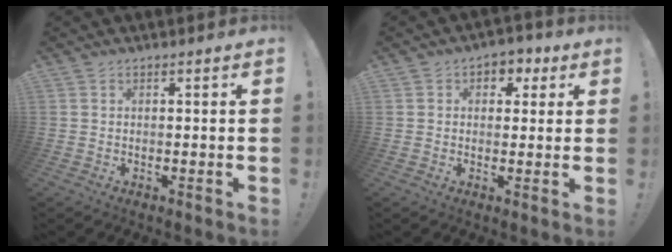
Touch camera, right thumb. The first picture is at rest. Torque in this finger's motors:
{"motor_torque": [0.57, 1.05, 0.63, 0.04, -0.02]}